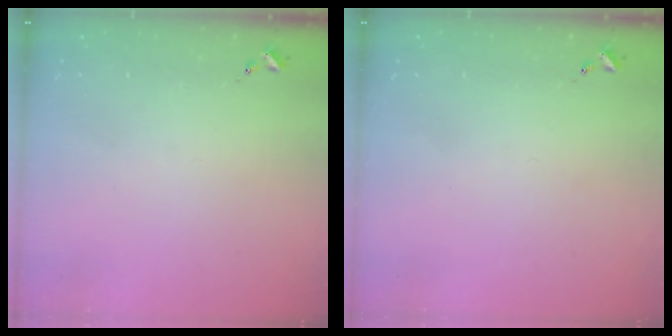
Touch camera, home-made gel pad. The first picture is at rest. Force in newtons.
{"total": 0.0}